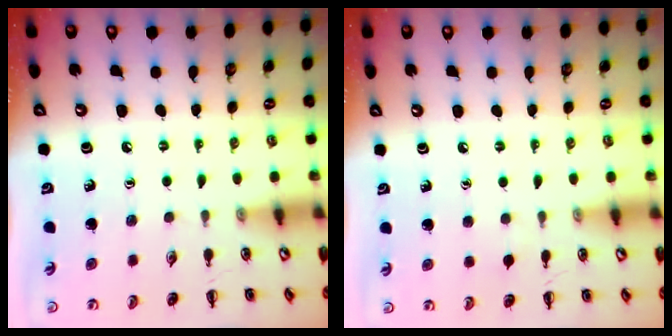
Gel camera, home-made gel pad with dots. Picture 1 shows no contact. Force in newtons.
{"total": 2.2, "press": 1.9, "slide": 0.9}